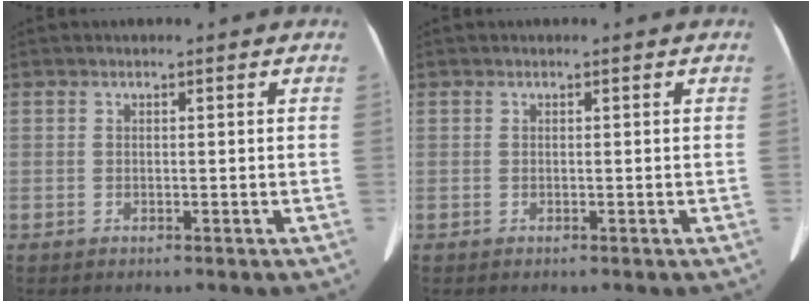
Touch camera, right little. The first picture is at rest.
{"total": 0.0}